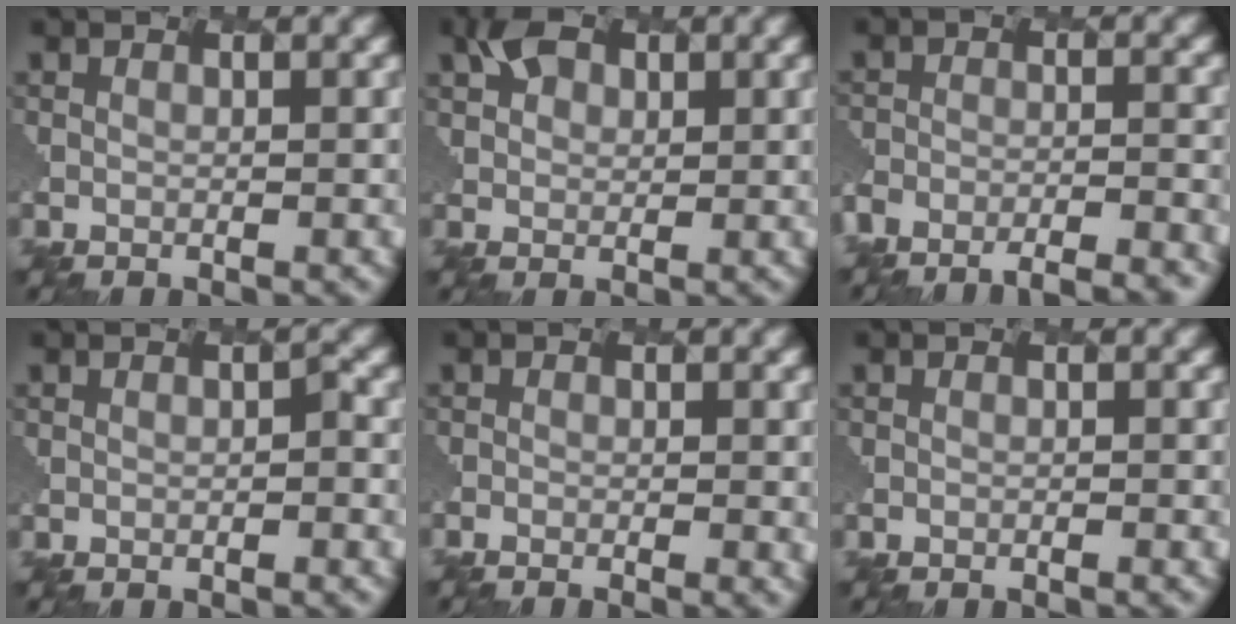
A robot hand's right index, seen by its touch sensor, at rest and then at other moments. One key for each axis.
{"total": 2.4, "fx": 1.5, "fy": 1.8, "fz": 0.7, "tx": -0.019, "ty": 0.005, "tz": 0.020}
{"total": 10.2, "fx": -9.6, "fy": 2.5, "fz": 2.3, "tx": -0.027, "ty": 0.003, "tz": -0.115}
{"total": 0.5, "fx": -0.4, "fy": 0.0, "fz": 0.4, "tx": -0.010, "ty": 0.003, "tz": -0.003}
{"total": 2.4, "fx": -1.6, "fy": 0.8, "fz": 1.6, "tx": -0.014, "ty": 0.013, "tz": -0.027}
{"total": 0.9, "fx": -0.8, "fy": 0.1, "fz": 0.0, "tx": 0.003, "ty": 0.006, "tz": -0.014}